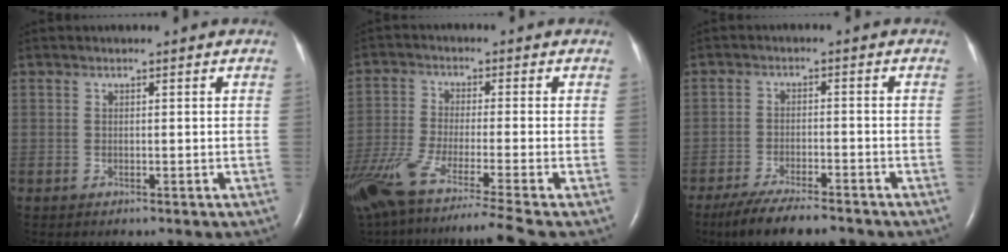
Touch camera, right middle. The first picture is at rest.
{"total": 17.8, "force": [-14.2, -1.3, 10.7], "torque": [-0.207, -0.061, -0.245]}
{"total": 9.4, "force": [-7.9, 1.6, 4.9], "torque": [-0.081, -0.022, -0.129]}